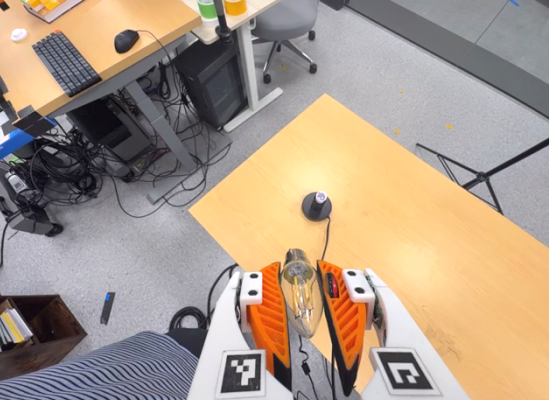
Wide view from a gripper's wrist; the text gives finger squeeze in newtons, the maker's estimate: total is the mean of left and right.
{"total": 20.5, "left": 21.7, "right": 19.4}